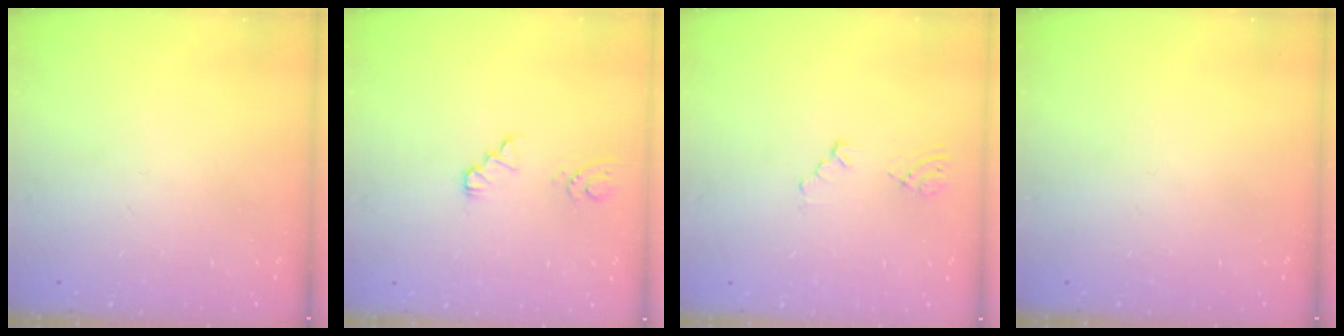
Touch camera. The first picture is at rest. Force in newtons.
{"total": 1.9, "press": 1.9, "slide": 0.2}
{"total": 2.7, "press": 1.9, "slide": 2.0}
{"total": 0.0}